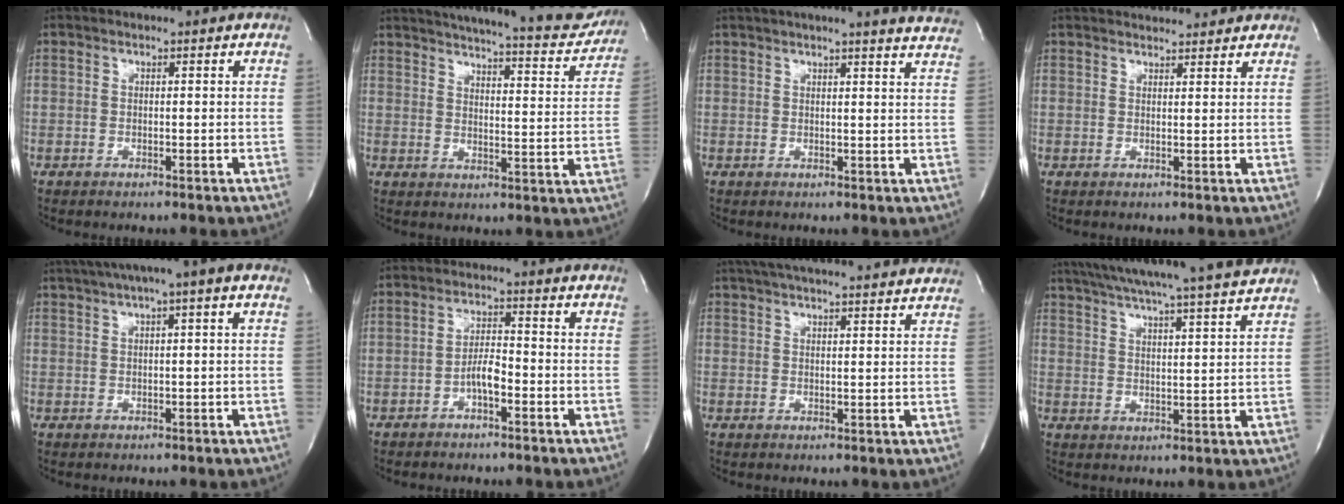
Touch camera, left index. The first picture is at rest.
{"total": 22.9, "force": [20.8, 3.5, 8.9], "torque": [-0.134, -0.047, 0.250]}
{"total": 17.7, "force": [16.2, 0.1, 7.2], "torque": [-0.106, -0.021, 0.186]}
{"total": 6.9, "force": [6.6, 1.3, 1.7], "torque": [-0.024, 0.021, 0.079]}
{"total": 8.8, "force": [5.4, 0.4, 6.9], "torque": [-0.117, 0.039, 0.079]}
{"total": 3.6, "force": [-1.8, 0.9, 3.0], "torque": [-0.056, 0.009, -0.032]}
{"total": 21.3, "force": [19.3, 1.6, 8.9], "torque": [-0.149, 0.031, 0.254]}
{"total": 21.2, "force": [19.2, -1.2, 8.9], "torque": [-0.154, -0.017, 0.268]}